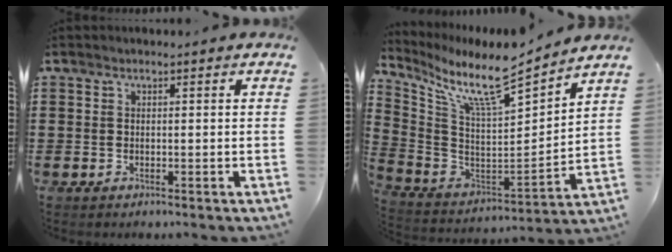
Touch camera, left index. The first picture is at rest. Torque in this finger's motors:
{"motor_torque": [2.14, 0.00, 0.35, 0.14]}